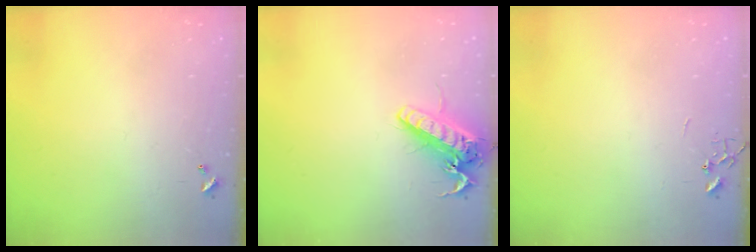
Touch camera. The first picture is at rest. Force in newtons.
{"total": 15.0, "press": 14.7, "slide": 2.8}
{"total": 0.0}